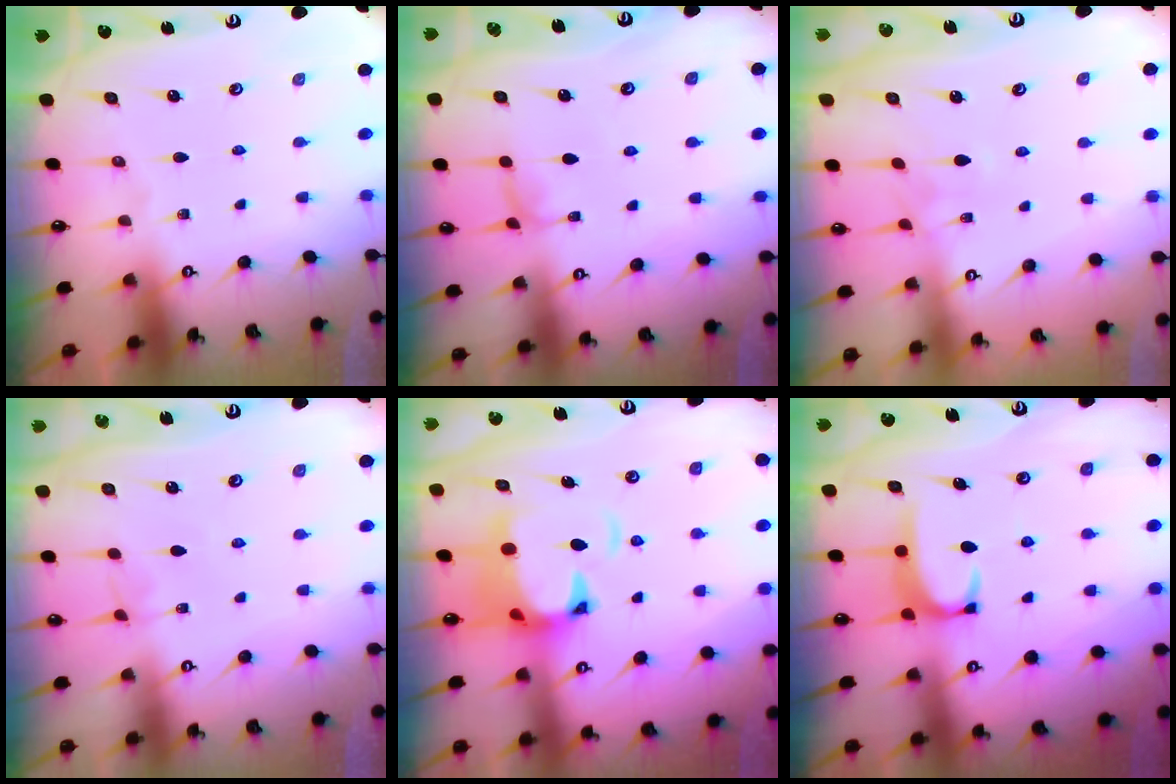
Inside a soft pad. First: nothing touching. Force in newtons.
{"total": 0.5, "press": 0.3, "slide": 0.4}
{"total": 2.4, "press": 2.3, "slide": 0.7}
{"total": 2.7, "press": 2.7, "slide": 0.4}
{"total": 3.9, "press": 3.6, "slide": 1.4}
{"total": 2.1, "press": 2.0, "slide": 0.5}